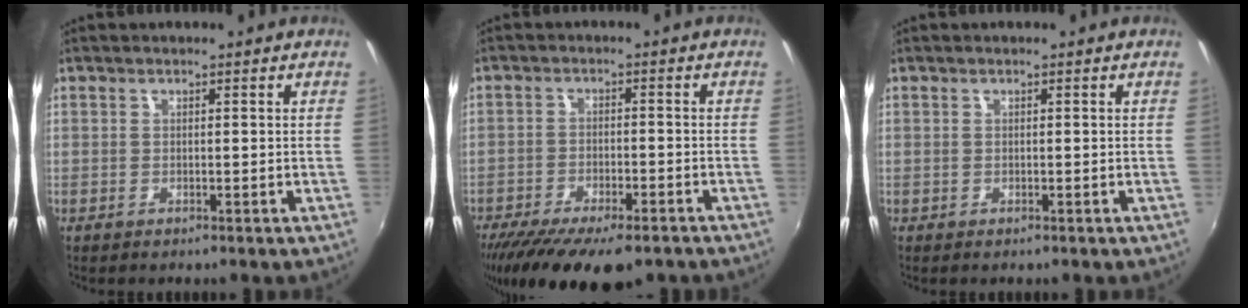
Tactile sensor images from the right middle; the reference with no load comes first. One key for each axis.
{"total": 16.6, "fx": -12.7, "fy": 5.0, "fz": 9.5, "tx": -0.195, "ty": -0.056, "tz": -0.194}
{"total": 0.0}